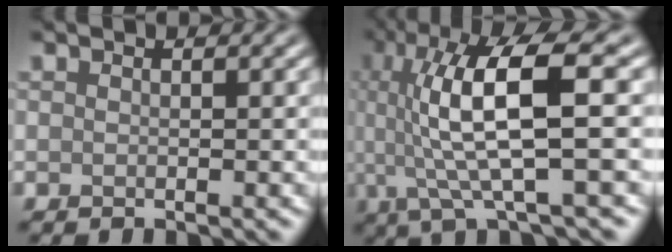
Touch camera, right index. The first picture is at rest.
{"total": 9.6, "force": [0.9, 2.4, 9.3], "torque": [-0.168, 0.005, 0.022]}